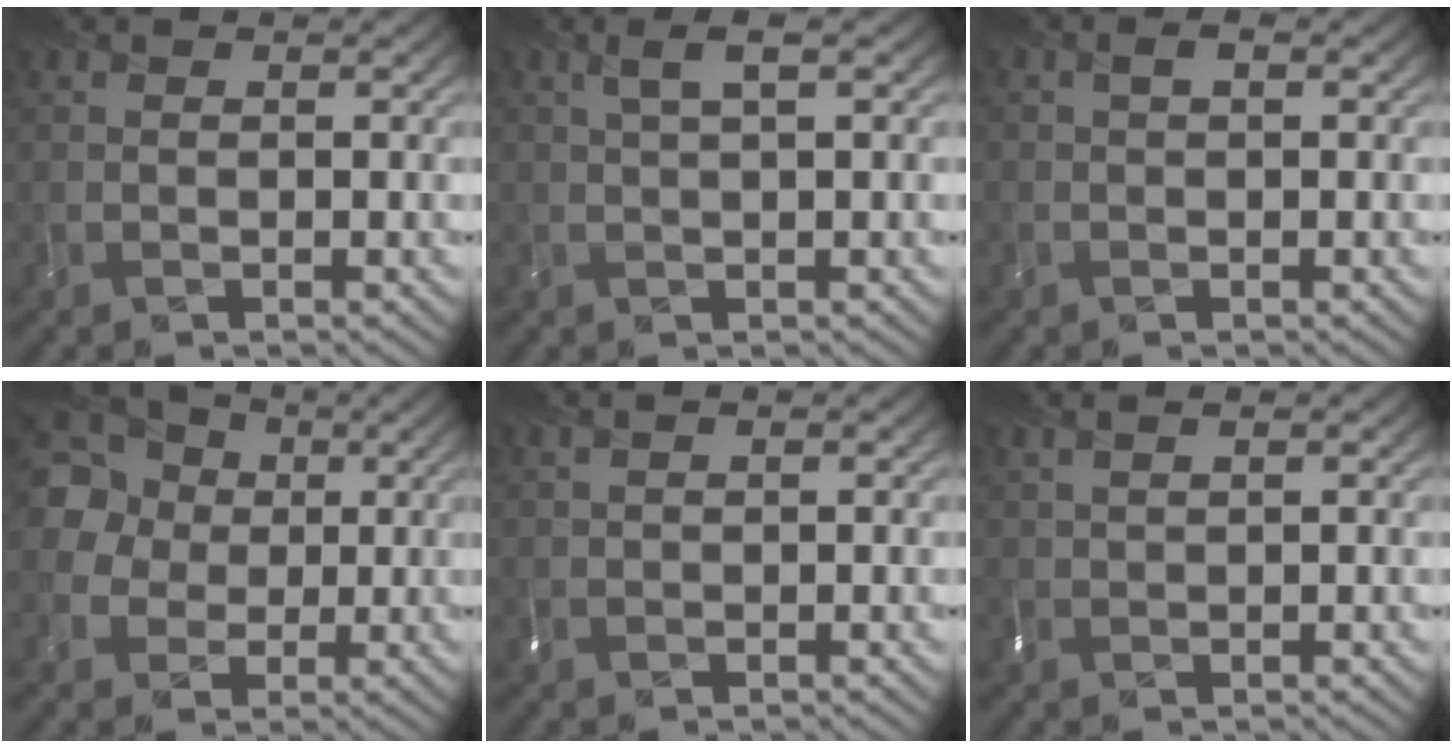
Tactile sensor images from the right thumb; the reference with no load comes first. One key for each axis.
{"total": 2.3, "fx": 0.8, "fy": 0.3, "fz": 2.1, "tx": -0.040, "ty": 0.008, "tz": 0.017}
{"total": 1.2, "fx": 0.0, "fy": 0.6, "fz": 1.0, "tx": -0.014, "ty": 0.001, "tz": -0.002}
{"total": 12.2, "fx": 2.9, "fy": 10.6, "fz": 5.2, "tx": -0.178, "ty": 0.030, "tz": 0.041}
{"total": 1.1, "fx": 0.9, "fy": 0.2, "fz": 0.6, "tx": -0.018, "ty": 0.005, "tz": 0.016}
{"total": 1.7, "fx": 1.3, "fy": 0.4, "fz": 1.0, "tx": -0.019, "ty": 0.006, "tz": 0.018}